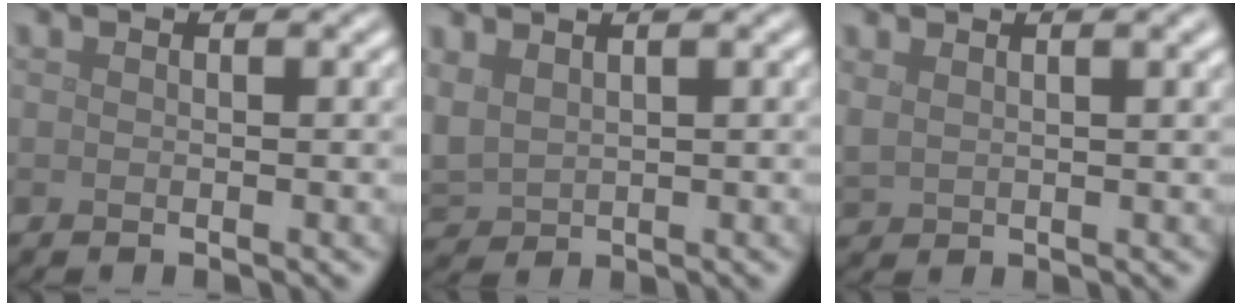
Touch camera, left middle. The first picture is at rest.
{"total": 2.5, "force": [1.2, 1.6, 1.5], "torque": [-0.049, 0.003, 0.031]}
{"total": 2.8, "force": [2.0, 1.0, 1.7], "torque": [-0.035, 0.006, 0.040]}